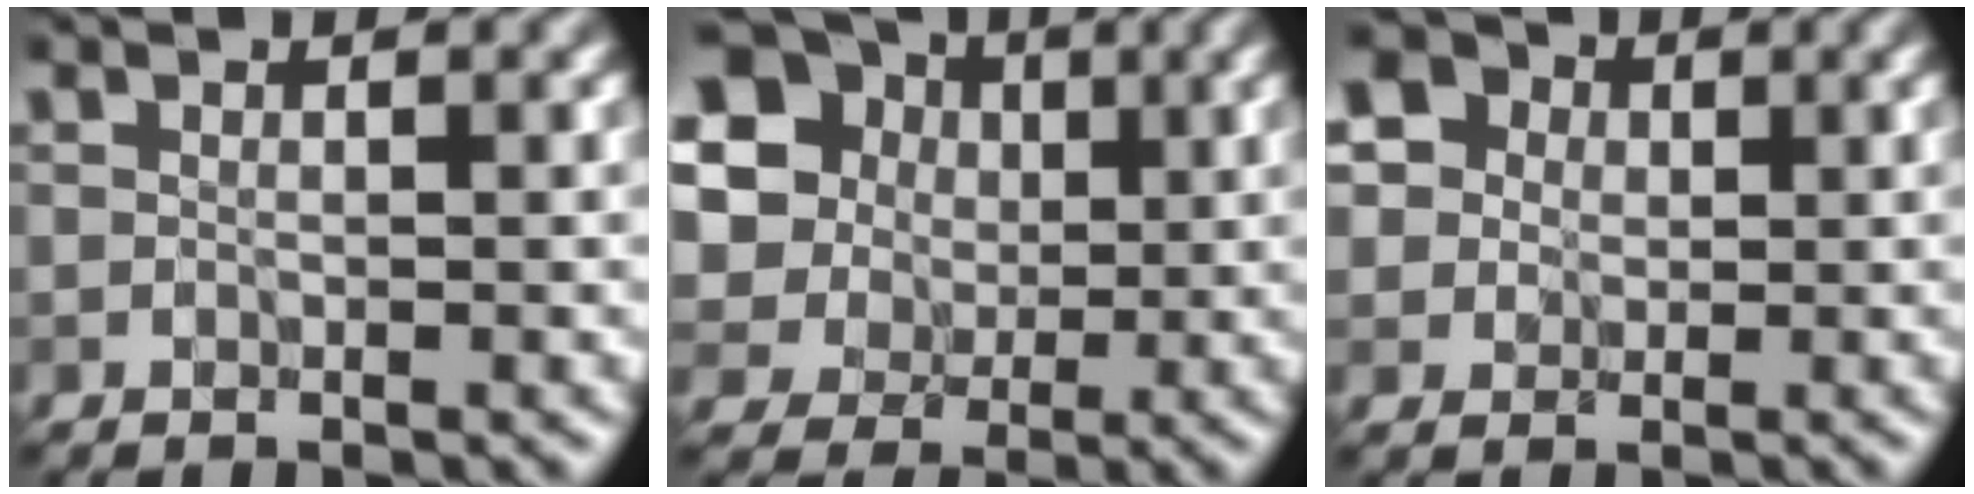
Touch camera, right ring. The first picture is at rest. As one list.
[{"total": 15.9, "force": [5.5, 13.5, 6.2], "torque": [-0.183, 0.041, 0.089]}, {"total": 6.1, "force": [2.1, 5.3, 2.0], "torque": [-0.032, 0.035, 0.010]}]